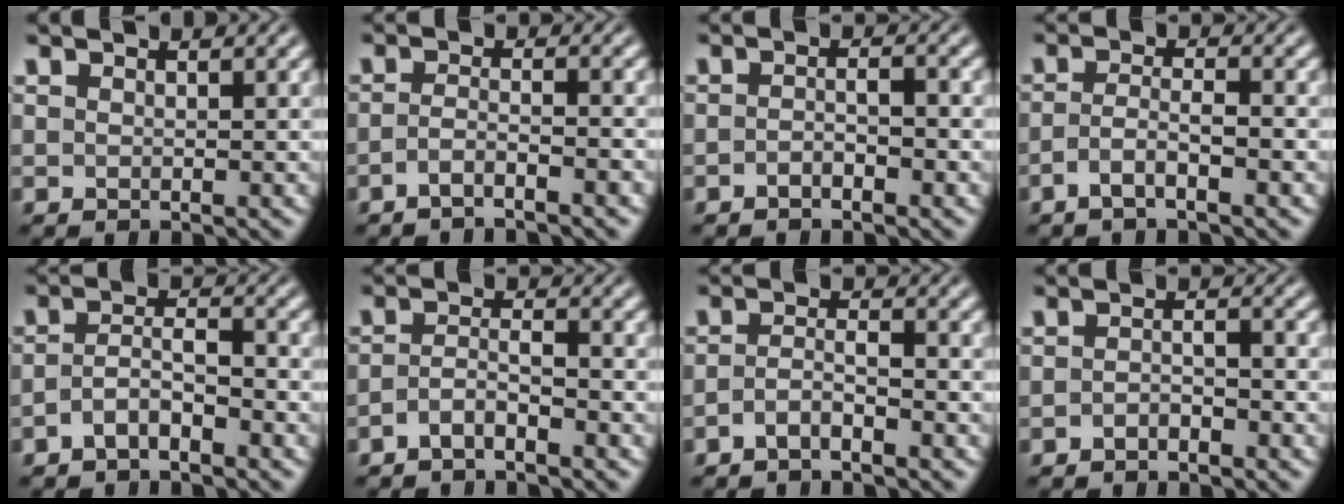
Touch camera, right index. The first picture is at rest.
{"total": 2.7, "force": [-2.4, -0.4, 1.2], "torque": [-0.021, -0.011, -0.039]}
{"total": 1.7, "force": [-1.4, -0.1, 1.0], "torque": [-0.008, -0.005, -0.025]}
{"total": 2.6, "force": [-2.0, 0.0, 1.6], "torque": [-0.027, -0.012, -0.032]}
{"total": 3.0, "force": [-2.1, 1.0, 1.8], "torque": [-0.023, -0.009, -0.034]}
{"total": 2.6, "force": [-2.2, 0.4, 1.2], "torque": [-0.015, -0.010, -0.036]}
{"total": 2.4, "force": [-2.1, 0.2, 1.1], "torque": [-0.015, -0.010, -0.033]}
{"total": 1.6, "force": [-1.5, 0.0, 0.6], "torque": [0.000, -0.005, -0.026]}